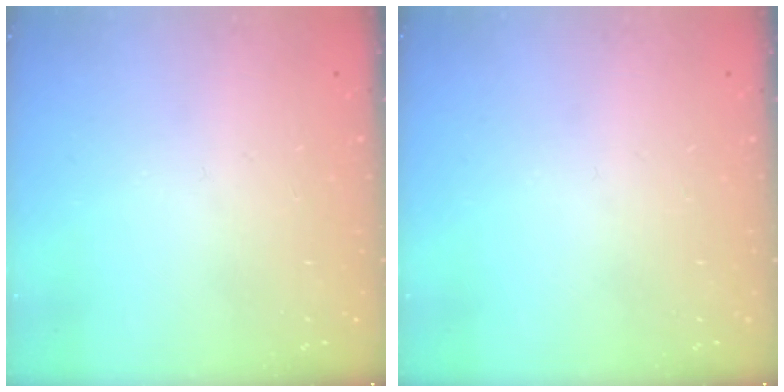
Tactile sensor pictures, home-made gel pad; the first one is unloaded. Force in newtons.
{"total": 0.0}